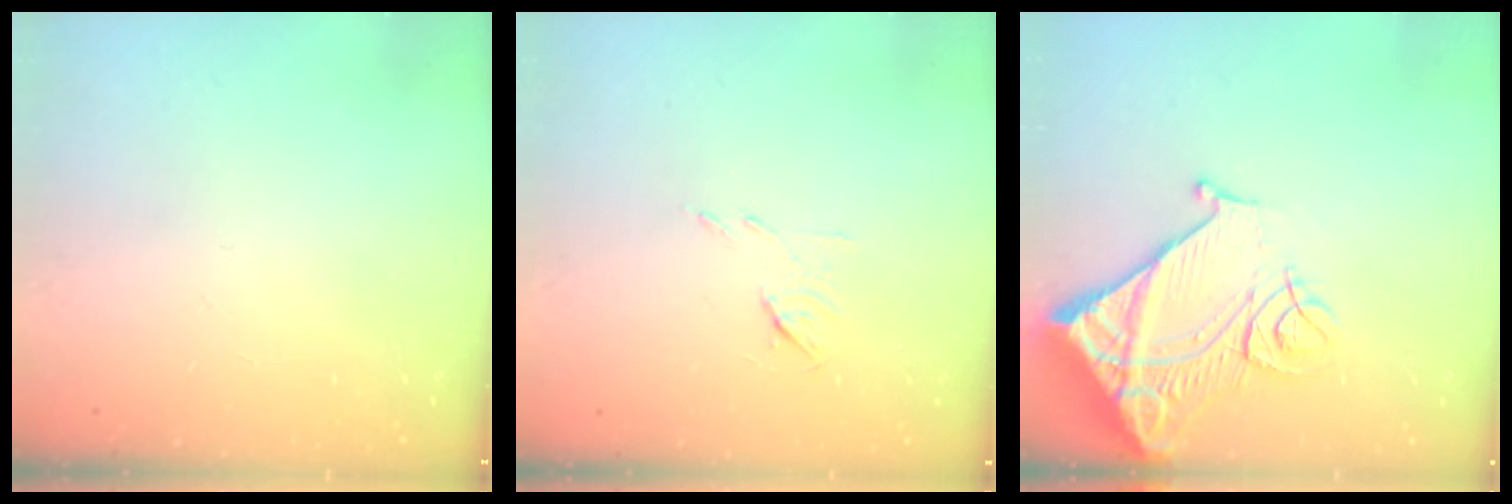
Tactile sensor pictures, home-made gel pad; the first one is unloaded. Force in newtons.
{"total": 4.8, "press": 4.7, "slide": 1.0}
{"total": 15.3, "press": 15.2, "slide": 1.9}